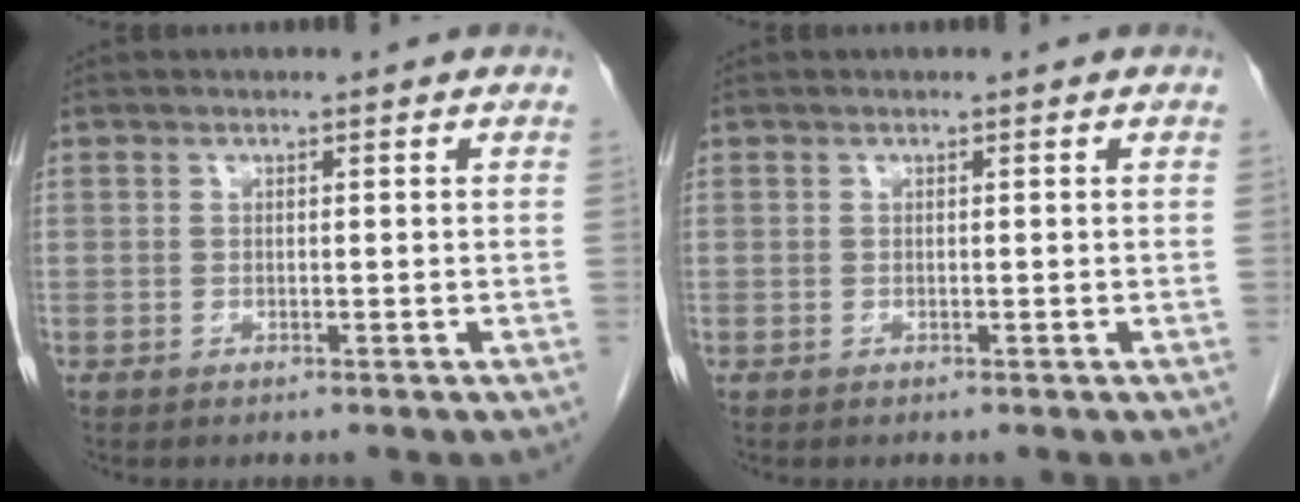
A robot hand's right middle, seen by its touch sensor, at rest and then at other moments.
{"total": 0.0}